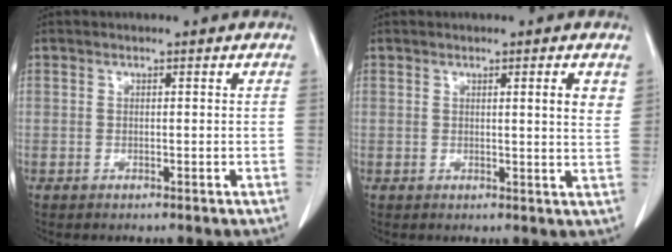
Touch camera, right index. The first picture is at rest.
{"total": 3.3, "force": [1.5, 0.0, 2.9], "torque": [-0.038, -0.008, 0.018]}